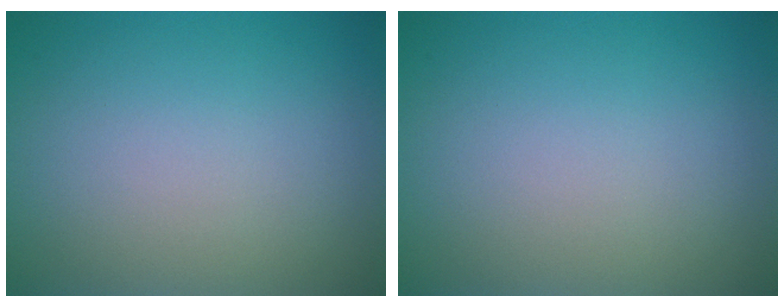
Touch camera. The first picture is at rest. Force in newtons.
{"total": 0.0}